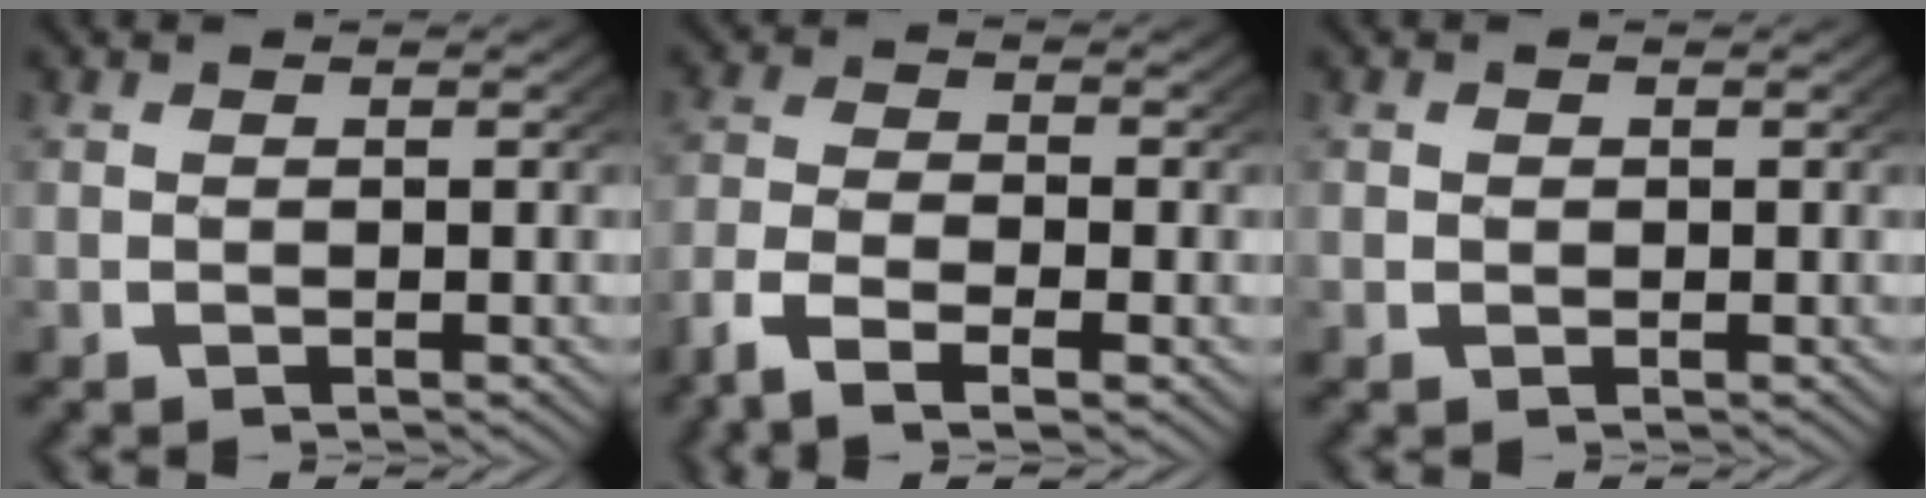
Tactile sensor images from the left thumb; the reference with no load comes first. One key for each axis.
{"total": 4.9, "fx": -2.6, "fy": 2.2, "fz": 3.5, "tx": -0.077, "ty": -0.011, "tz": -0.047}
{"total": 0.7, "fx": 0.0, "fy": 0.7, "fz": 0.2, "tx": -0.002, "ty": -0.002, "tz": 0.000}